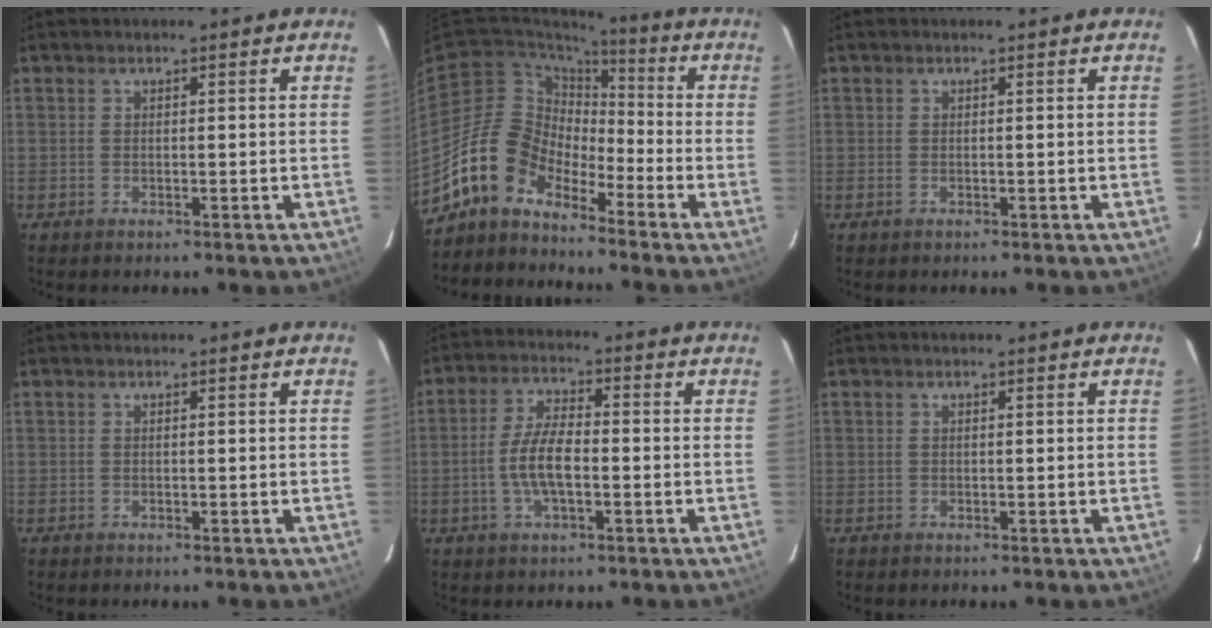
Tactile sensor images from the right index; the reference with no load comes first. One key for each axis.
{"total": 11.6, "fx": -9.0, "fy": 6.4, "fz": 3.4, "tx": -0.066, "ty": 0.031, "tz": -0.178}
{"total": 0.0}
{"total": 0.0}
{"total": 7.3, "fx": -1.8, "fy": 2.7, "fz": 6.6, "tx": -0.134, "ty": 0.004, "tz": -0.034}
{"total": 0.0}